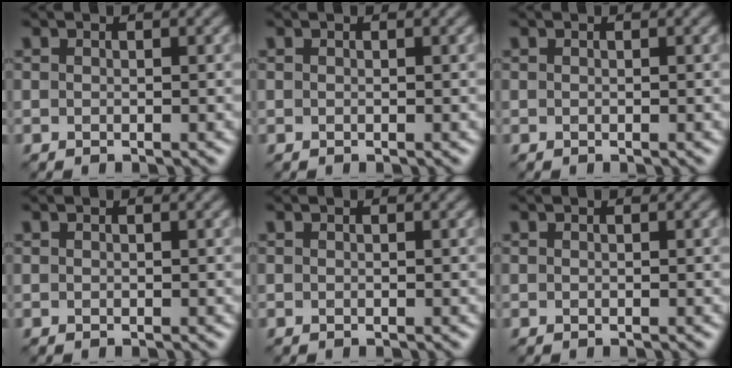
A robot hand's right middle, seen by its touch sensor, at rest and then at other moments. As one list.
[{"total": 0.0}, {"total": 0.0}, {"total": 0.0}, {"total": 0.0}, {"total": 0.0}]